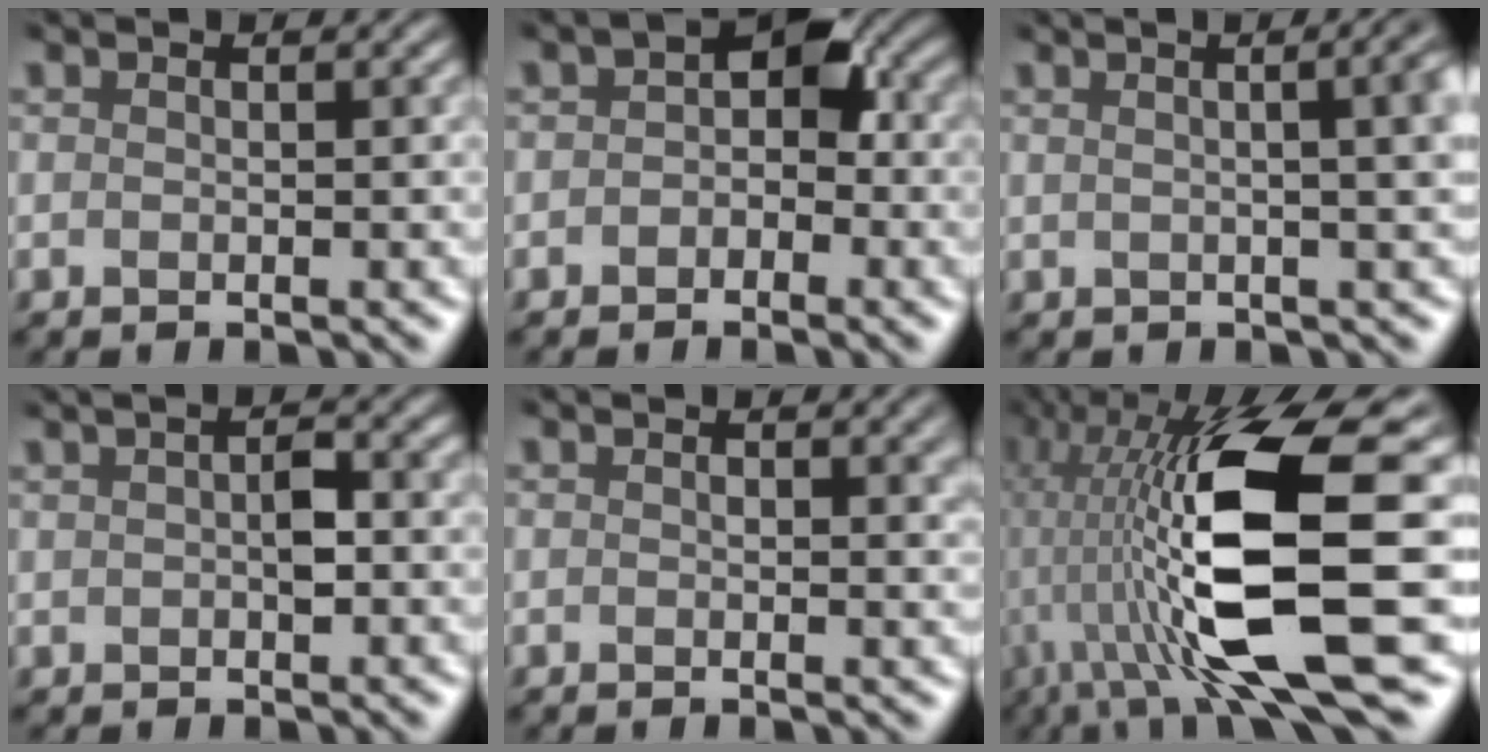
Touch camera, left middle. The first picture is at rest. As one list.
[{"total": 1.0, "force": [-0.2, 0.8, 0.7], "torque": [-0.013, 0.005, -0.013]}, {"total": 6.4, "force": [1.3, 3.3, 5.4], "torque": [-0.013, 0.008, 0.003]}, {"total": 0.9, "force": [0.9, 0.0, 0.2], "torque": [-0.008, 0.000, 0.014]}, {"total": 1.0, "force": [0.8, -0.2, -0.5], "torque": [0.009, -0.008, 0.007]}, {"total": 13.4, "force": [0.4, 4.0, 12.8], "torque": [-0.243, -0.009, 0.011]}]